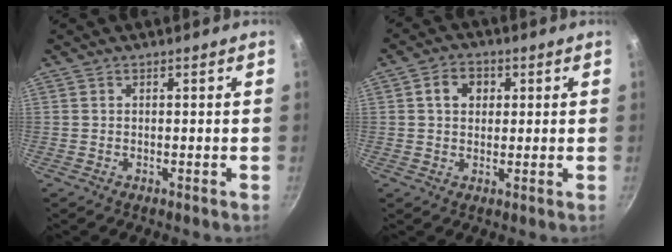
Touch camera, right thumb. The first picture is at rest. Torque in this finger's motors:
{"motor_torque": [0.06, 1.50, 0.64, -0.48, 0.20]}